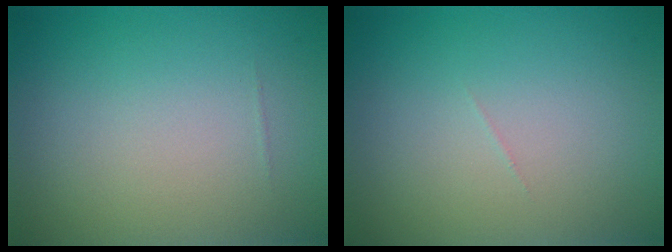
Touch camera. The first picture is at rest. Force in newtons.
{"total": 0.0}